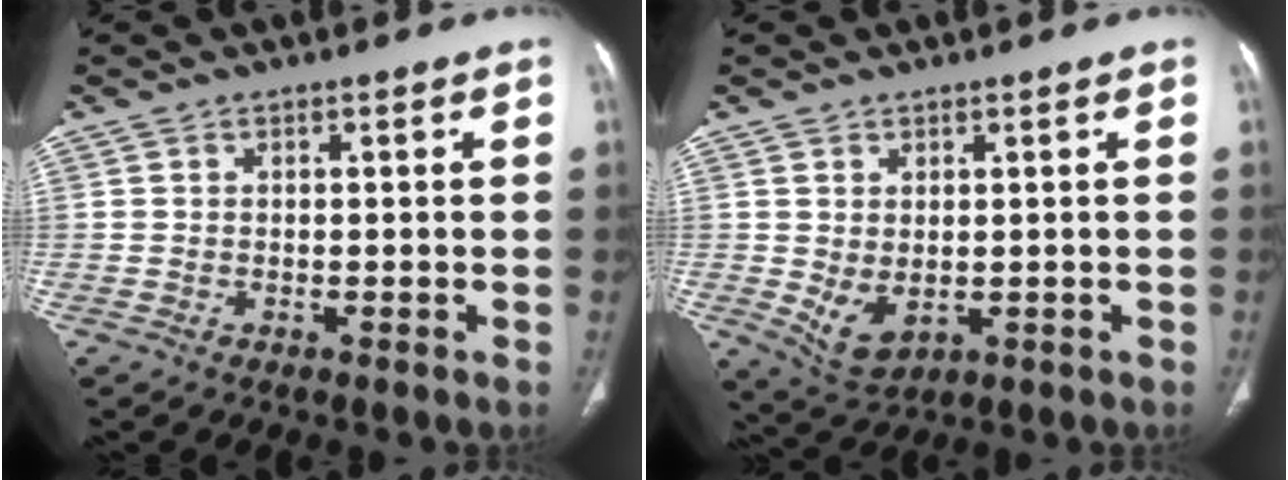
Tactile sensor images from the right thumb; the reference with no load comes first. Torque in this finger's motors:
{"motor_torque": [-0.33, 0.51, -0.22, 0.15, 0.16]}